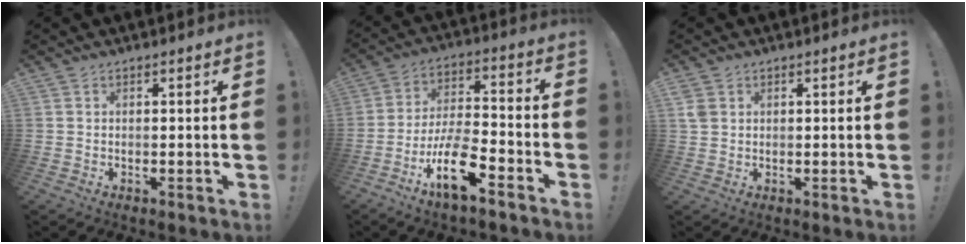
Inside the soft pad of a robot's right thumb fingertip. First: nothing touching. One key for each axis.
{"total": 10.1, "fx": -5.6, "fy": 2.5, "fz": 8.0, "tx": -0.140, "ty": 0.022, "tz": -0.095}
{"total": 3.3, "fx": 1.4, "fy": 2.6, "fz": 1.5, "tx": -0.029, "ty": 0.005, "tz": 0.030}